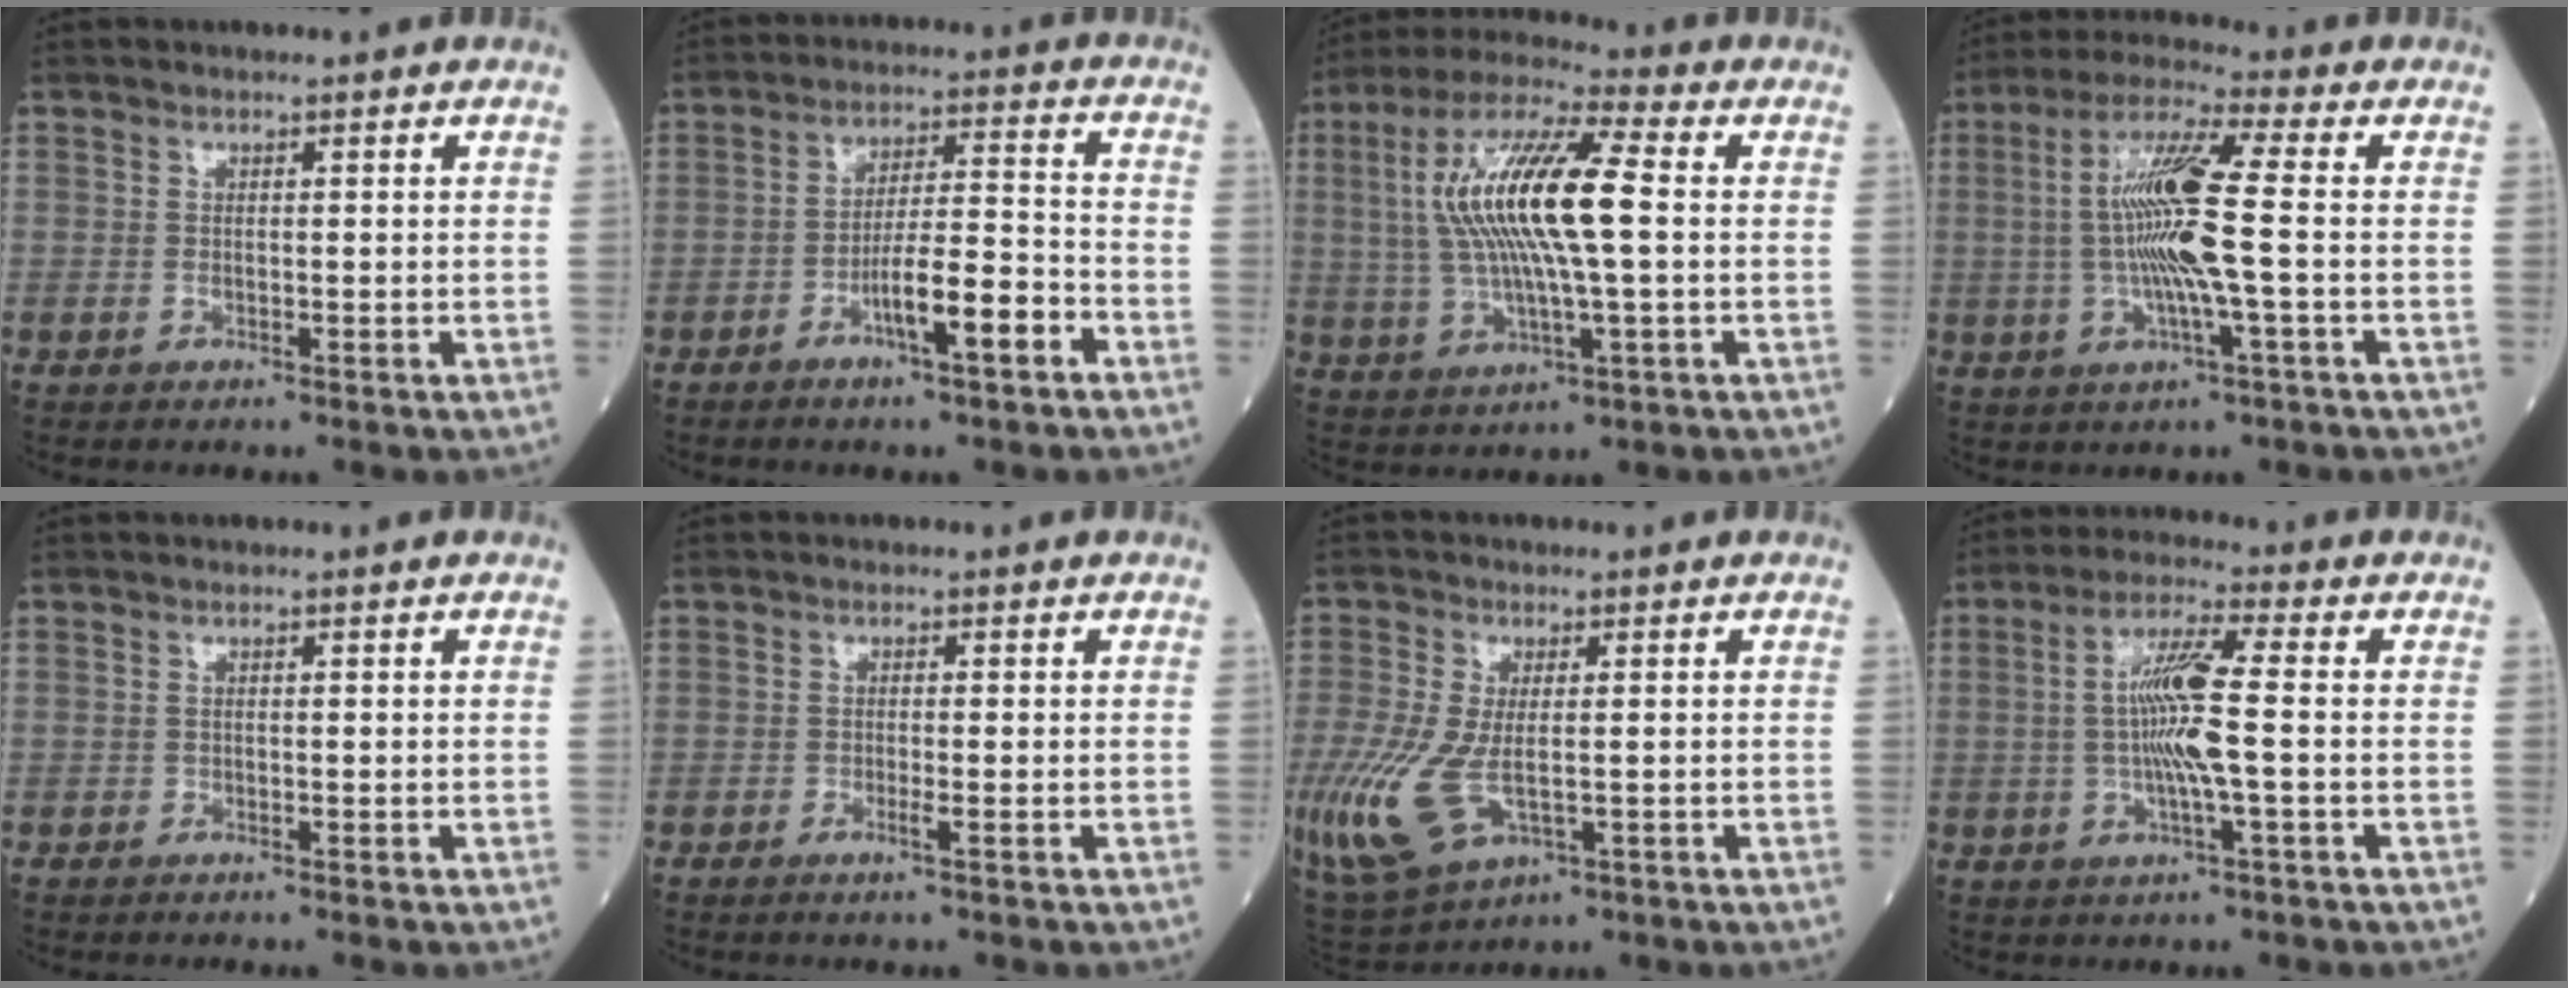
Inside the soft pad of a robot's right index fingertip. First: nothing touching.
{"total": 8.7, "force": [-4.2, 0.8, 7.5], "torque": [-0.132, 0.007, -0.071]}
{"total": 15.9, "force": [1.3, 2.4, 15.6], "torque": [-0.319, 0.017, 0.022]}
{"total": 12.5, "force": [-0.3, 0.5, 12.5], "torque": [-0.250, 0.008, -0.011]}
{"total": 0.0}
{"total": 1.3, "force": [-0.6, -0.1, 1.2], "torque": [-0.023, -0.003, -0.011]}
{"total": 13.2, "force": [-3.3, 6.3, 11.2], "torque": [-0.269, -0.035, -0.046]}
{"total": 9.1, "force": [-0.2, 0.2, 9.1], "torque": [-0.175, 0.004, -0.012]}